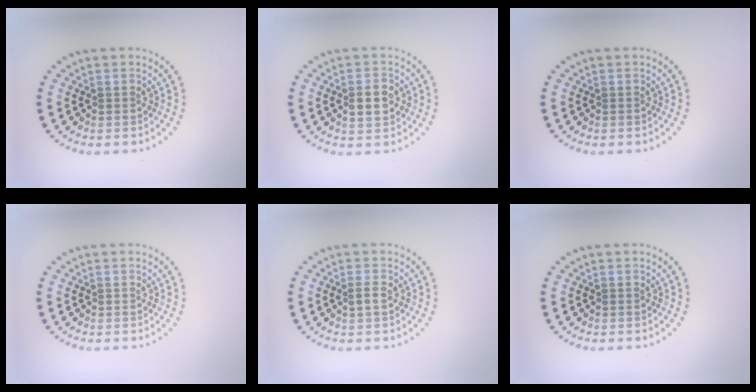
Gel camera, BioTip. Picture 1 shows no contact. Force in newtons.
{"total": 2.9, "press": 2.9, "slide": 0.1}
{"total": 0.0}
{"total": 0.0}
{"total": 1.0, "press": 1.0, "slide": 0.4}
{"total": 0.0}